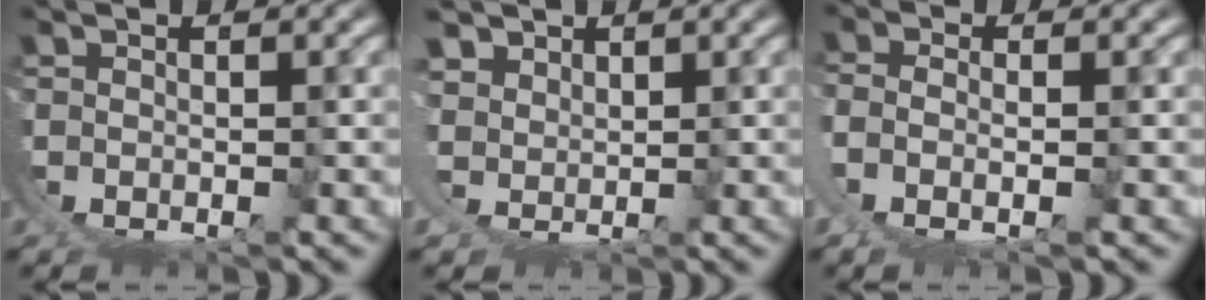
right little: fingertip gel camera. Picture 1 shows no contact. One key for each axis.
{"total": 4.7, "fx": 2.6, "fy": 3.8, "fz": 1.1, "tx": -0.057, "ty": -0.007, "tz": 0.039}
{"total": 3.0, "fx": 1.1, "fy": 1.1, "fz": 2.6, "tx": -0.076, "ty": -0.013, "tz": 0.027}